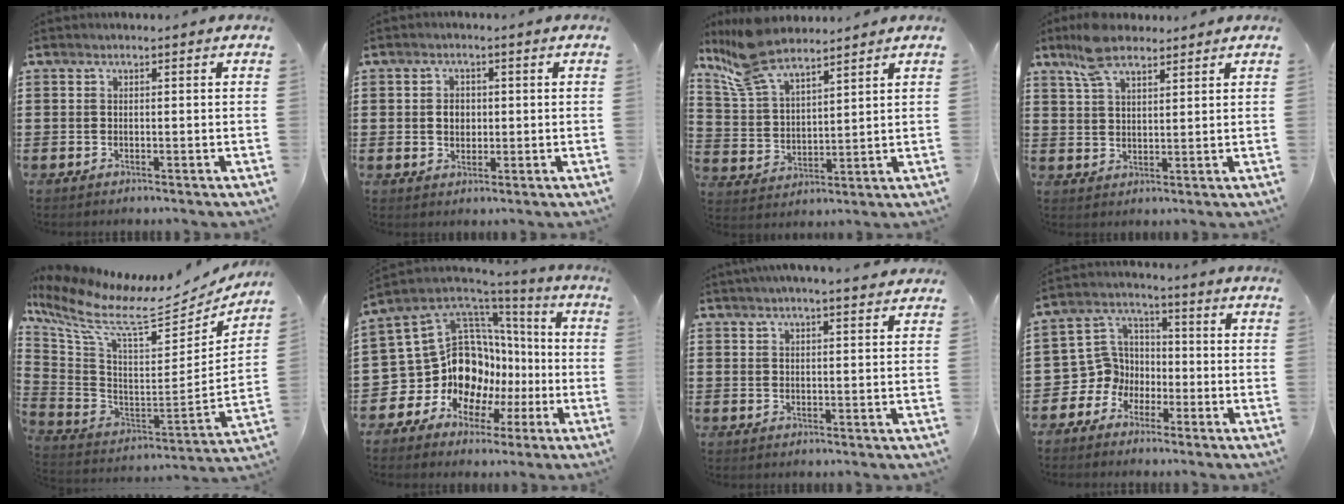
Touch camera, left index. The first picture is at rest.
{"total": 2.7, "force": [0.2, 2.1, 1.6], "torque": [-0.030, 0.005, 0.000]}
{"total": 9.6, "force": [8.1, 2.7, 4.5], "torque": [-0.121, -0.017, 0.150]}
{"total": 6.9, "force": [5.3, 2.6, 3.5], "torque": [-0.083, 0.000, 0.100]}
{"total": 11.4, "force": [8.2, 3.0, 7.3], "torque": [-0.175, -0.065, 0.132]}
{"total": 15.0, "force": [-0.6, 12.9, 7.6], "torque": [-0.188, -0.035, 0.007]}
{"total": 2.8, "force": [2.6, -0.3, 1.1], "torque": [-0.027, -0.002, 0.046]}
{"total": 6.4, "force": [-2.0, 6.0, 1.0], "torque": [-0.061, 0.000, -0.045]}